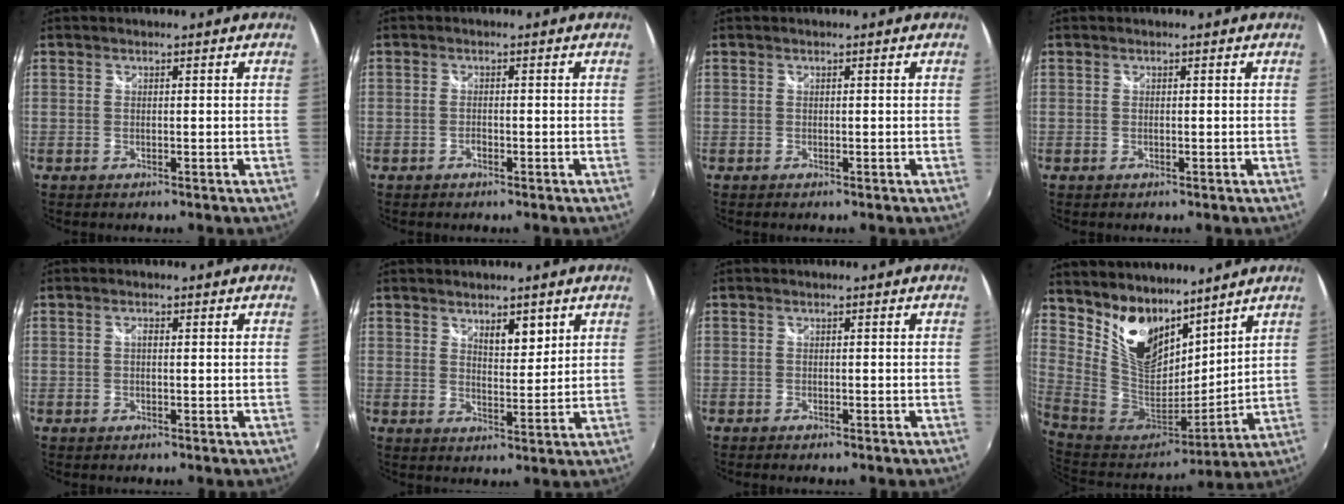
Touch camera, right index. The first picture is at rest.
{"total": 0.9, "force": [-0.6, 0.5, 0.5], "torque": [-0.011, 0.001, -0.012]}
{"total": 0.0}
{"total": 0.0}
{"total": 0.8, "force": [0.1, 0.2, 0.8], "torque": [-0.014, 0.004, -0.001]}
{"total": 4.5, "force": [2.9, 1.7, 3.0], "torque": [-0.042, -0.001, 0.047]}
{"total": 1.3, "force": [-1.1, 0.3, 0.6], "torque": [-0.016, -0.007, -0.021]}
{"total": 16.2, "force": [11.3, 8.7, 7.8], "torque": [-0.167, -0.001, 0.227]}